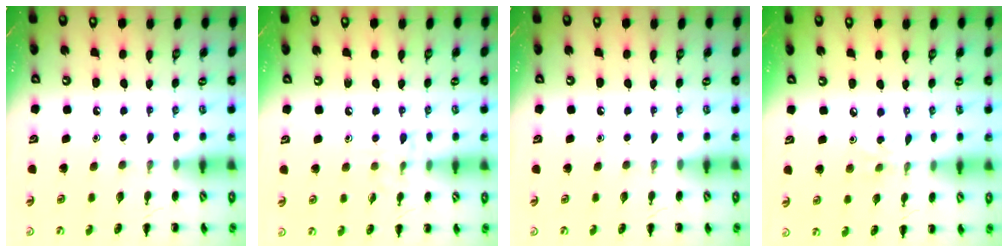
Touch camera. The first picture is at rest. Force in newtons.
{"total": 6.0, "press": 5.9, "slide": 1.2}
{"total": 0.0}
{"total": 2.8, "press": 2.7, "slide": 0.9}